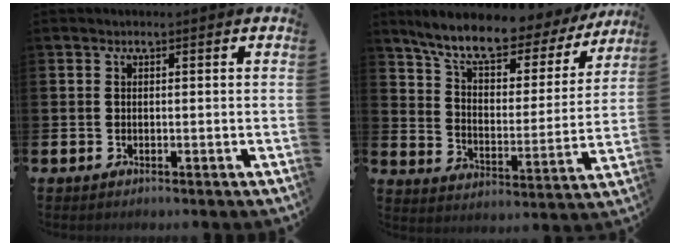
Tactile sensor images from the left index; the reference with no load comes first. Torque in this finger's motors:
{"motor_torque": [1.10, -1.04, 1.05, 0.21]}